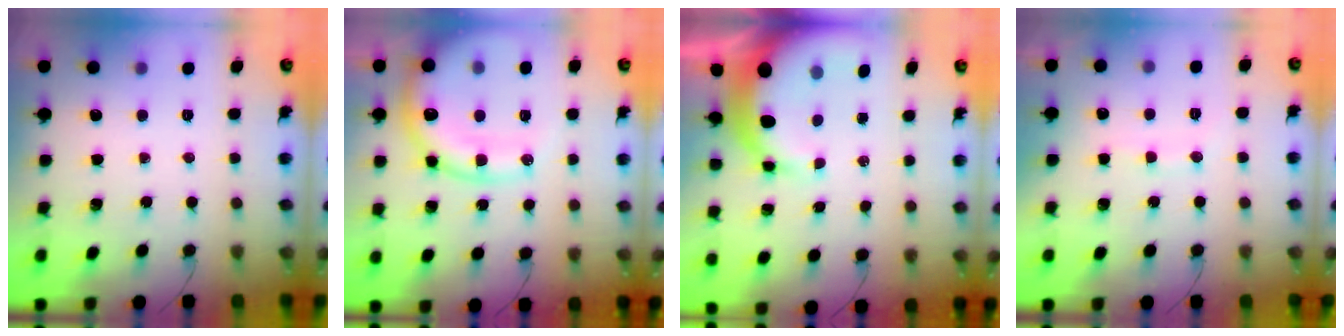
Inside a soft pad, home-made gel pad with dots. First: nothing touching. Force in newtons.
{"total": 19.5, "press": 19.1, "slide": 4.0}
{"total": 11.2, "press": 10.9, "slide": 2.2}
{"total": 7.1, "press": 7.0, "slide": 1.3}